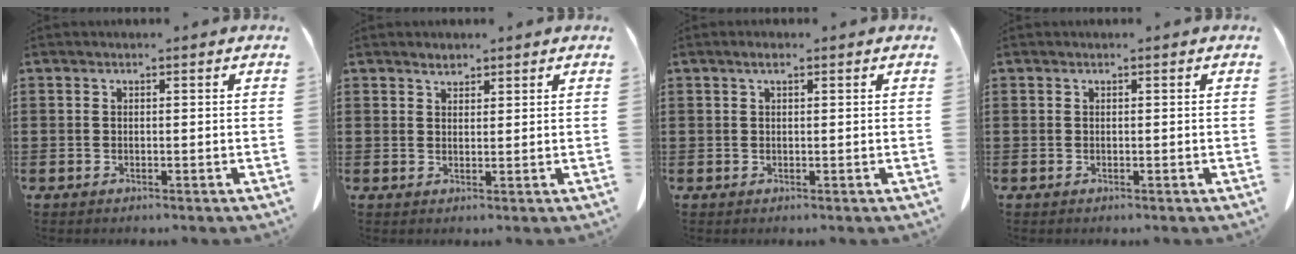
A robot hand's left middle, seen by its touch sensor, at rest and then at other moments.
{"total": 1.6, "force": [1.5, 0.6, 0.4], "torque": [-0.010, -0.001, 0.030]}
{"total": 1.1, "force": [0.7, 0.3, 0.8], "torque": [-0.017, 0.000, 0.012]}
{"total": 0.0}